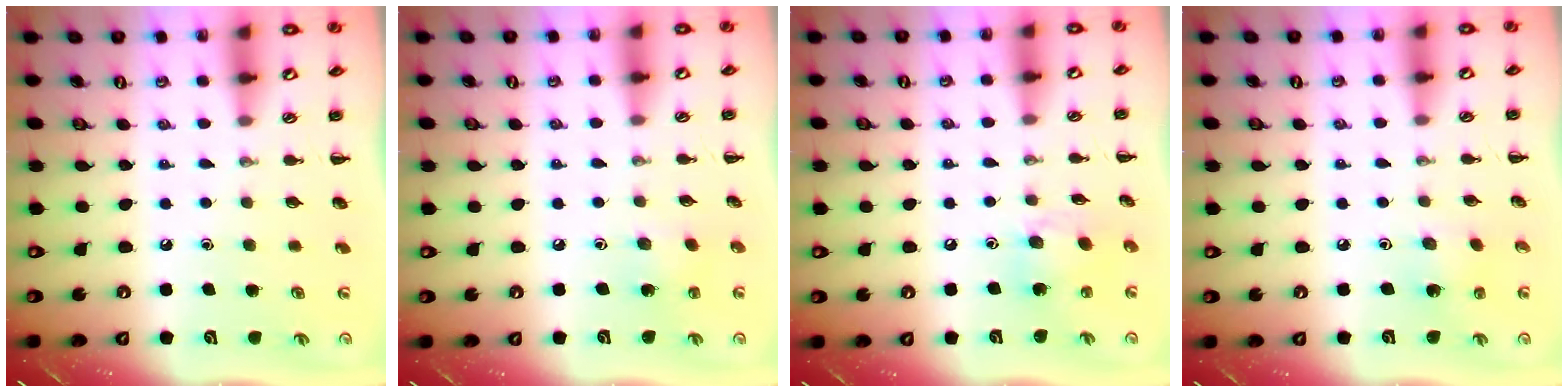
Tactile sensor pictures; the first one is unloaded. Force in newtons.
{"total": 4.4, "press": 4.2, "slide": 1.2}
{"total": 8.6, "press": 8.6, "slide": 1.1}
{"total": 2.1, "press": 1.9, "slide": 0.9}